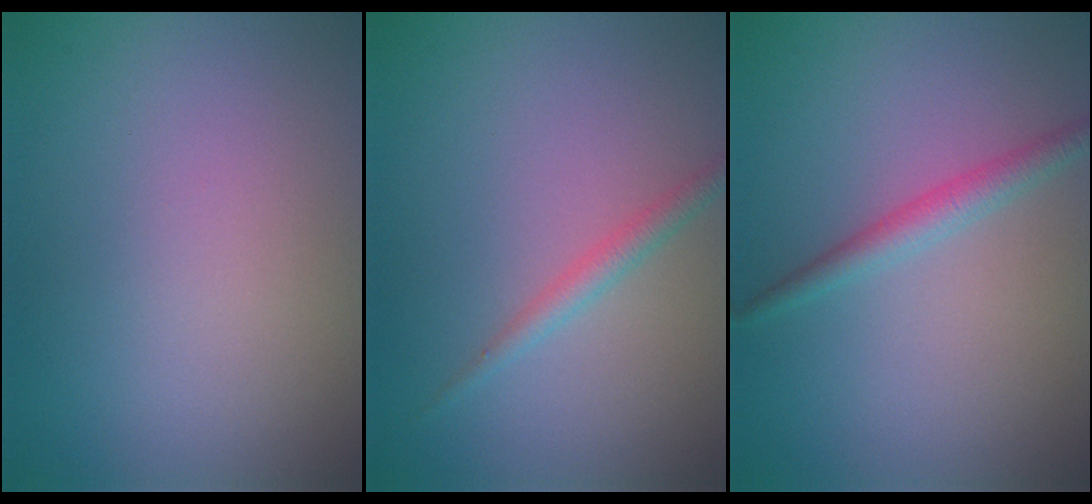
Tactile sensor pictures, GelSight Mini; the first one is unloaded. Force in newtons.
{"total": 1.5, "press": 1.5, "slide": 0.1}
{"total": 2.1, "press": 2.1, "slide": 0.0}